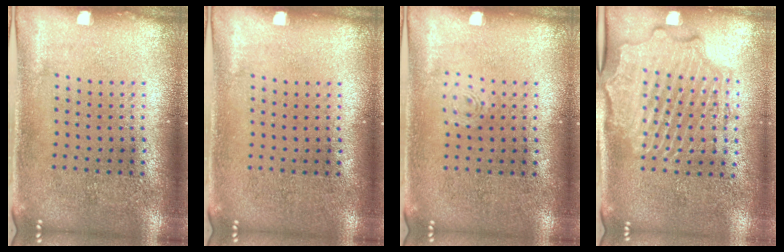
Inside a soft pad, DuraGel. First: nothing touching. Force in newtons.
{"total": 0.0}
{"total": 0.7, "press": 0.7, "slide": 0.2}
{"total": 2.5, "press": 2.3, "slide": 0.8}